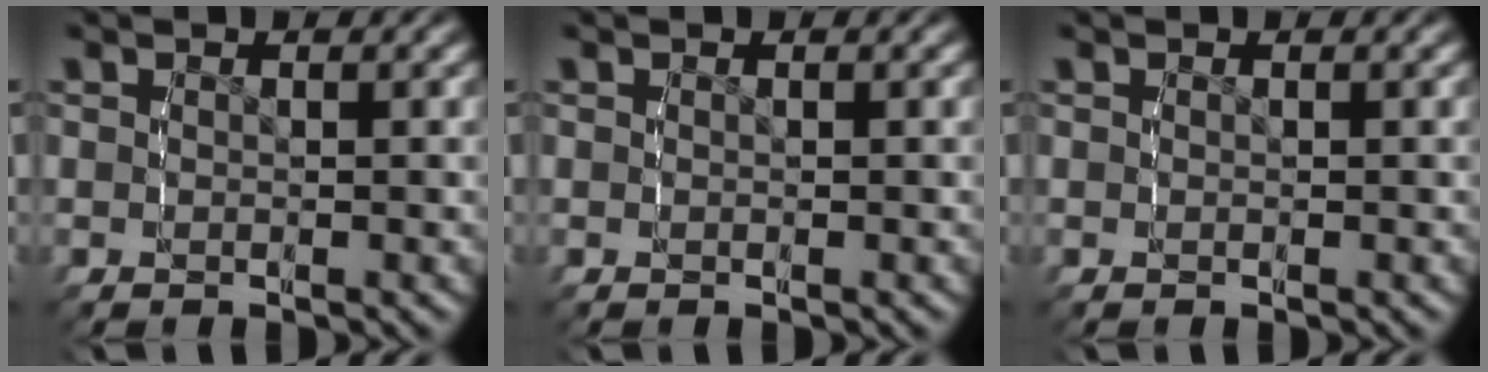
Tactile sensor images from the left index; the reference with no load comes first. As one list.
[{"total": 0.0}, {"total": 0.0}]